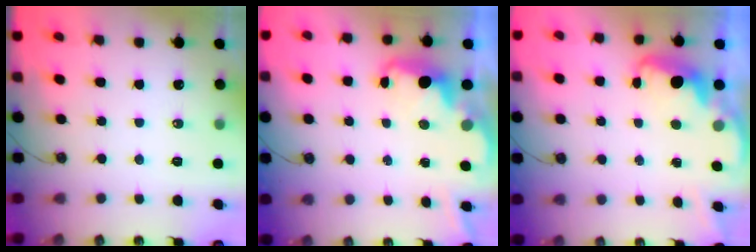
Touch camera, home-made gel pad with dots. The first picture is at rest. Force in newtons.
{"total": 2.6, "press": 2.6, "slide": 0.5}
{"total": 2.9, "press": 2.8, "slide": 0.8}